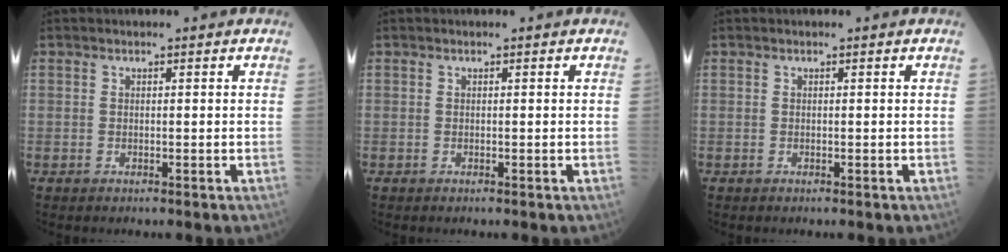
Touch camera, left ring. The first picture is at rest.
{"total": 0.0}
{"total": 0.0}